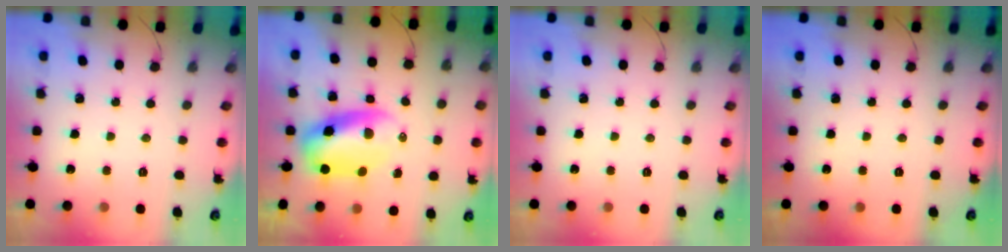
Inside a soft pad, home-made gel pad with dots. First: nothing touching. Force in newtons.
{"total": 7.8, "press": 7.4, "slide": 2.3}
{"total": 0.0}
{"total": 0.0}